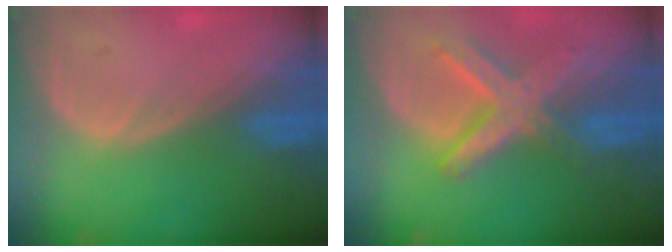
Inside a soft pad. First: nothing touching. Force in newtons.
{"total": 8.3, "press": 7.1, "slide": 4.3}